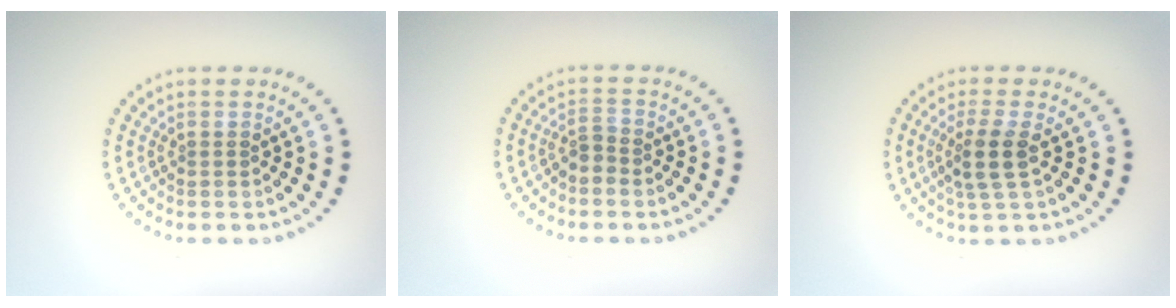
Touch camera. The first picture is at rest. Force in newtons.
{"total": 1.5, "press": 0.9, "slide": 1.1}
{"total": 2.7, "press": 2.3, "slide": 1.4}